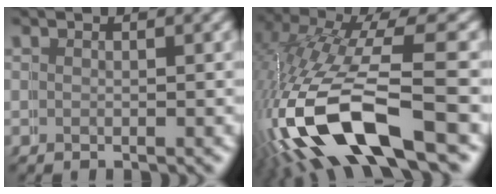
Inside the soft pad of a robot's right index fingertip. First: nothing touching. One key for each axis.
{"total": 10.6, "fx": -2.7, "fy": 5.4, "fz": 8.7, "tx": -0.211, "ty": -0.038, "tz": -0.015}